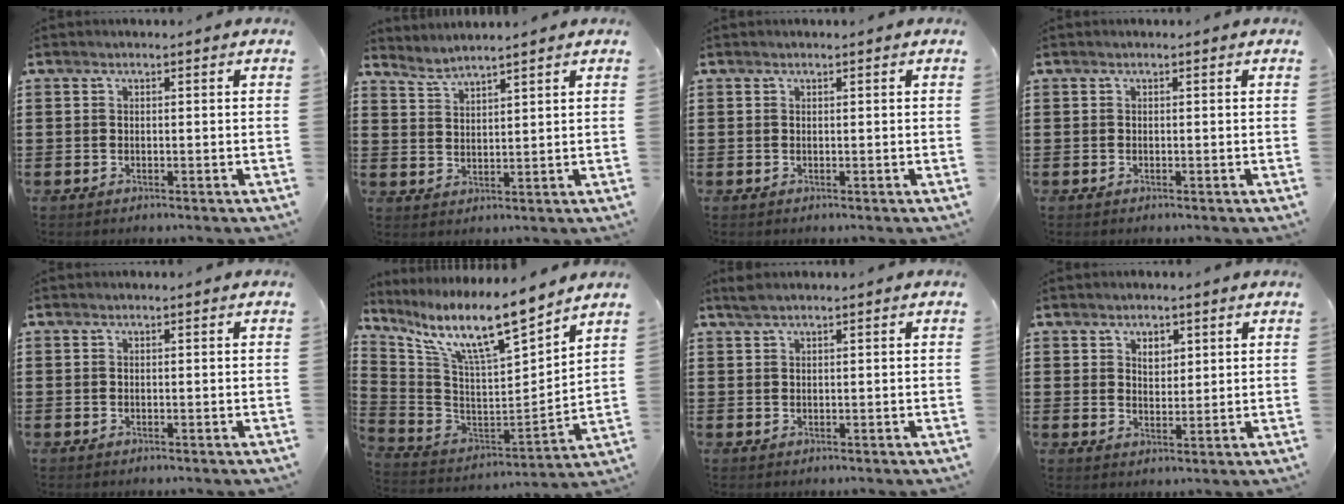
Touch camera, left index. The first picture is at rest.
{"total": 2.6, "force": [2.6, -0.2, 0.3], "torque": [-0.014, -0.010, 0.048]}
{"total": 0.0}
{"total": 0.0}
{"total": 0.0}
{"total": 12.1, "force": [9.3, 1.9, 7.5], "torque": [-0.172, -0.065, 0.155]}
{"total": 1.2, "force": [0.9, 0.1, 0.8], "torque": [-0.017, 0.001, 0.017]}
{"total": 2.8, "force": [1.9, 1.6, 1.3], "torque": [-0.014, -0.002, 0.031]}